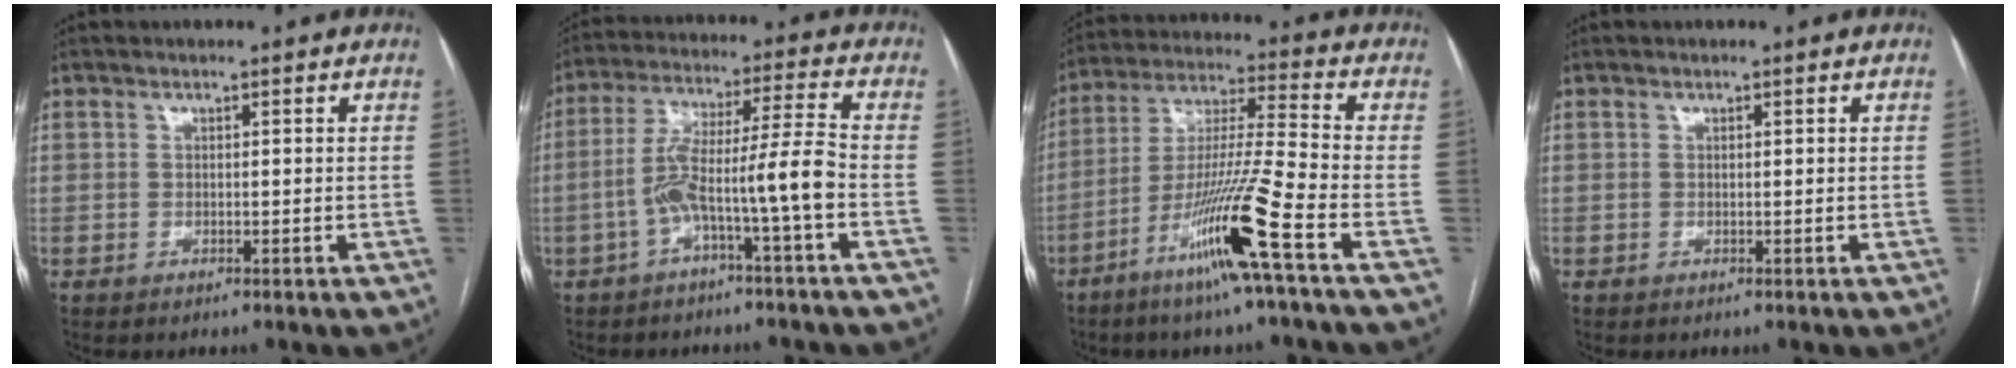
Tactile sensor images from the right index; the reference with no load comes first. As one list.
[{"total": 9.5, "force": [-3.5, -0.8, 8.9], "torque": [-0.167, 0.034, -0.060]}, {"total": 14.5, "force": [-7.5, -1.8, 12.3], "torque": [-0.239, -0.023, -0.143]}, {"total": 0.0}]